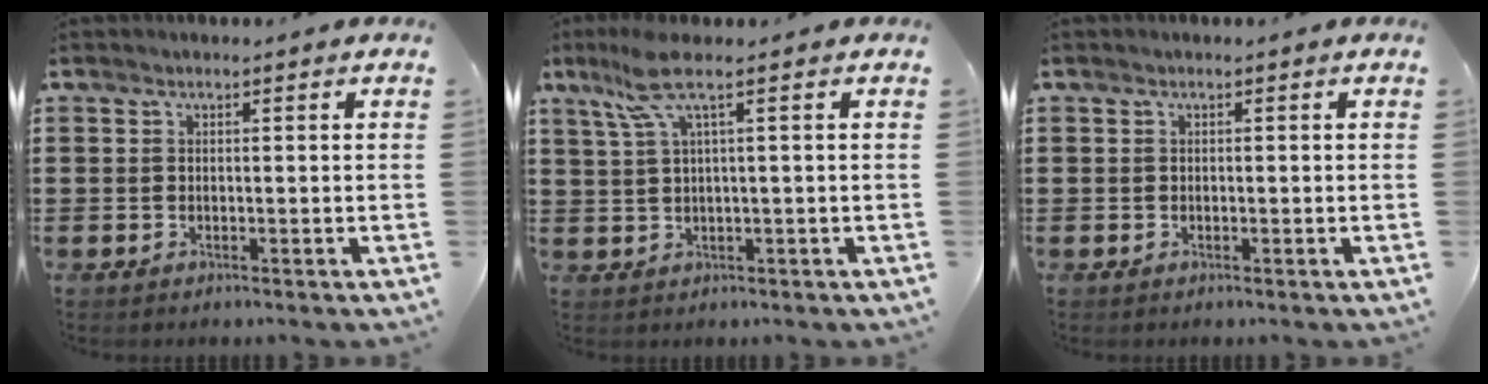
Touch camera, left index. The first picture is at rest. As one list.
[{"total": 5.2, "force": [2.0, 0.4, 4.8], "torque": [-0.113, -0.005, 0.029]}, {"total": 0.0}]